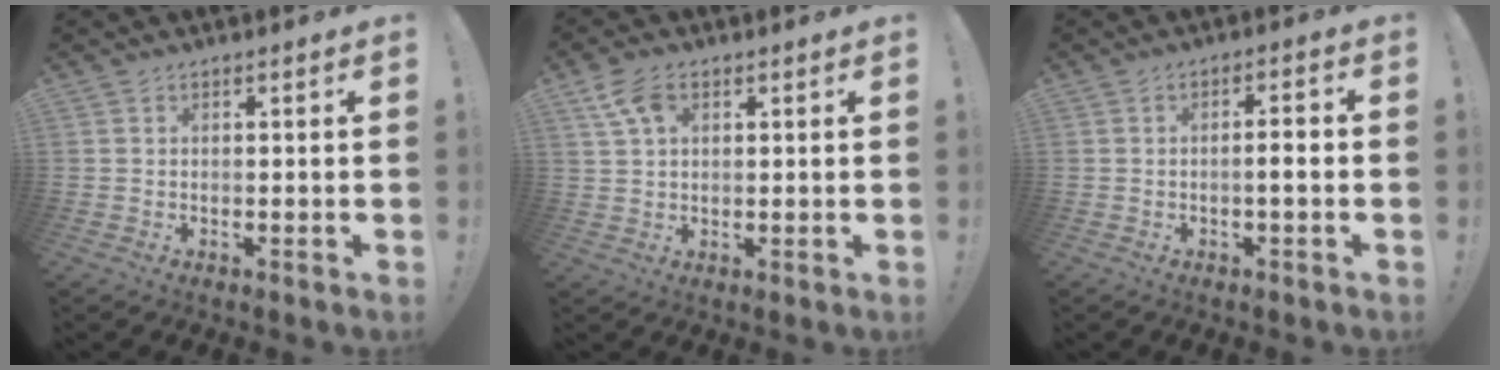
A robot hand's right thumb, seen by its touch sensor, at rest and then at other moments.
{"total": 7.0, "force": [3.1, 4.4, 4.4], "torque": [-0.087, -0.005, 0.063]}
{"total": 4.0, "force": [-1.1, 0.4, 3.8], "torque": [-0.066, 0.003, -0.022]}